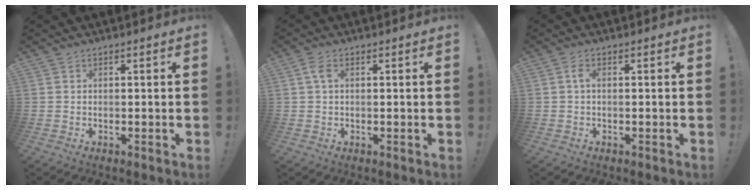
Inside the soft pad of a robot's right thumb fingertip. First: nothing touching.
{"total": 3.2, "force": [0.8, 1.6, 2.6], "torque": [-0.058, 0.008, 0.016]}
{"total": 2.0, "force": [0.1, 0.5, 2.0], "torque": [-0.043, 0.006, 0.003]}